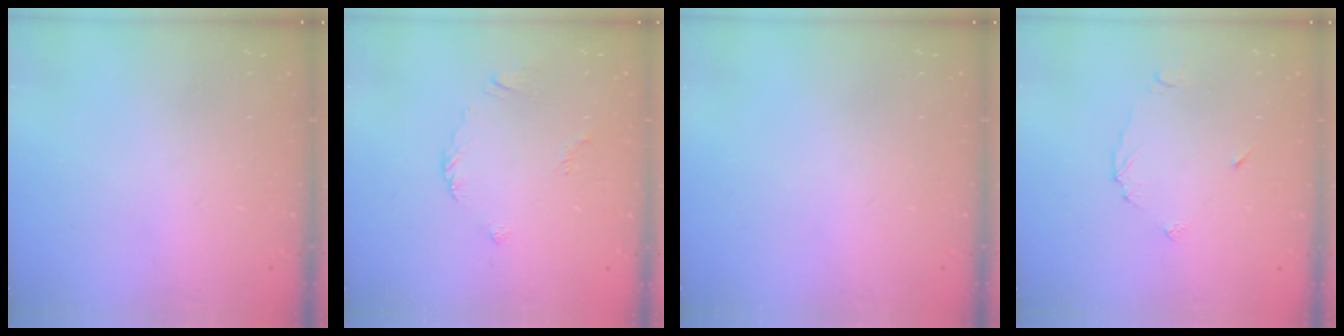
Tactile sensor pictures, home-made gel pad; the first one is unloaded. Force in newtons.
{"total": 2.2, "press": 2.1, "slide": 0.7}
{"total": 0.0}
{"total": 3.9, "press": 3.8, "slide": 0.5}